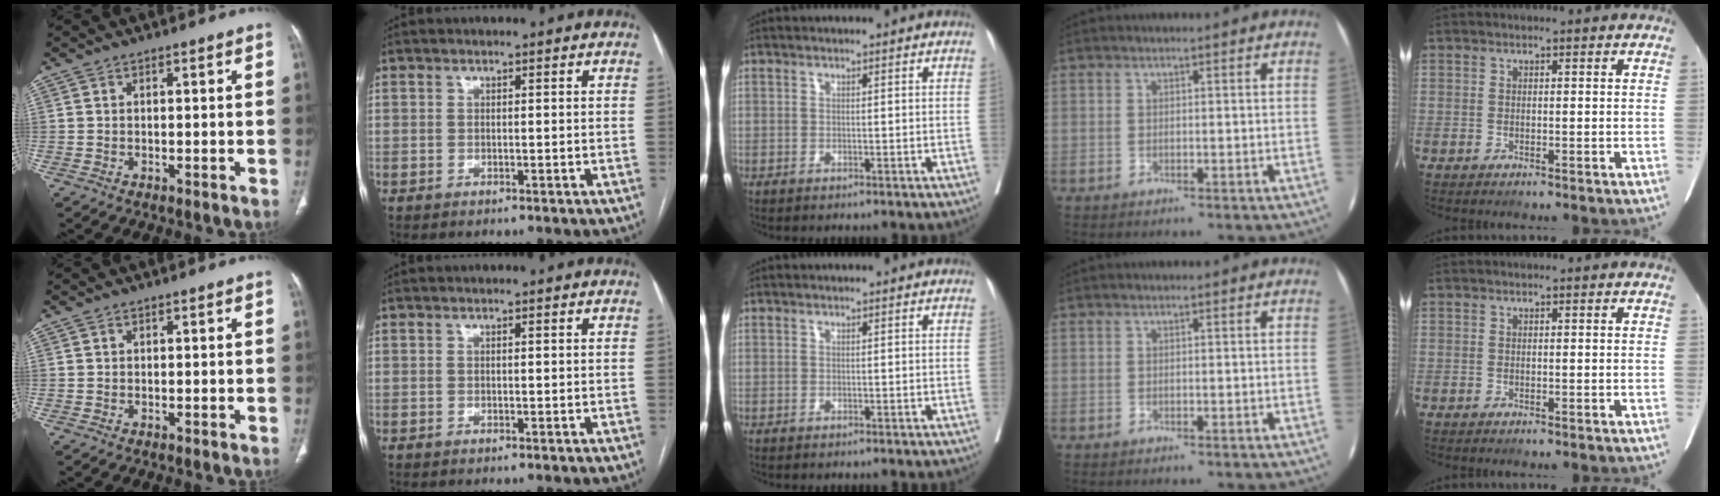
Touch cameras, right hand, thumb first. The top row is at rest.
{}